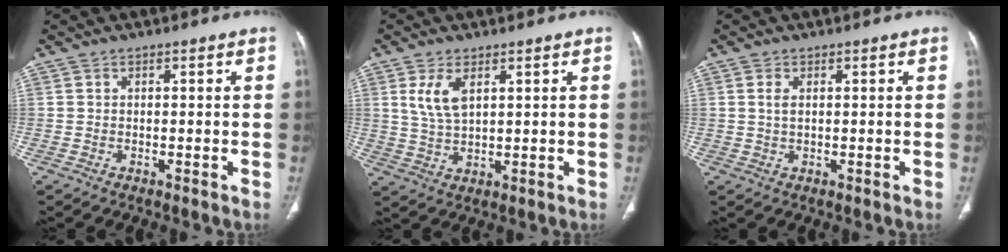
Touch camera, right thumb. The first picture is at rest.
{"total": 5.9, "force": [2.4, 2.8, 4.6], "torque": [-0.095, -0.010, 0.058]}
{"total": 1.8, "force": [0.5, 0.9, 1.5], "torque": [-0.035, 0.002, 0.015]}